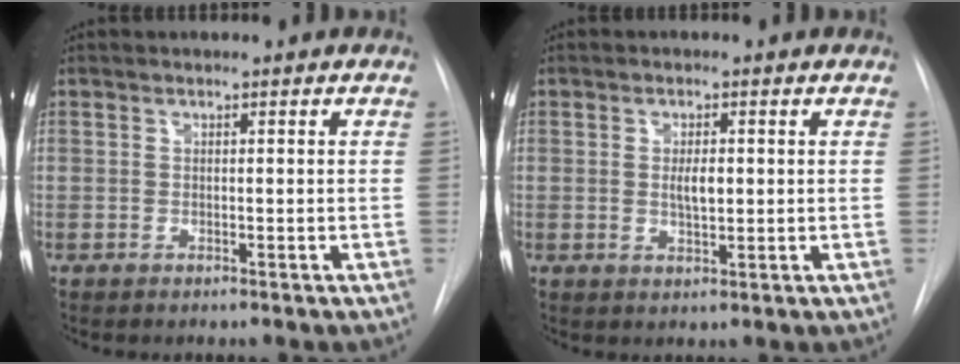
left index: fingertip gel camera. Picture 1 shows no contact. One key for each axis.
{"total": 3.2, "fx": 0.2, "fy": 0.8, "fz": 3.1, "tx": -0.056, "ty": -0.007, "tz": 0.003}